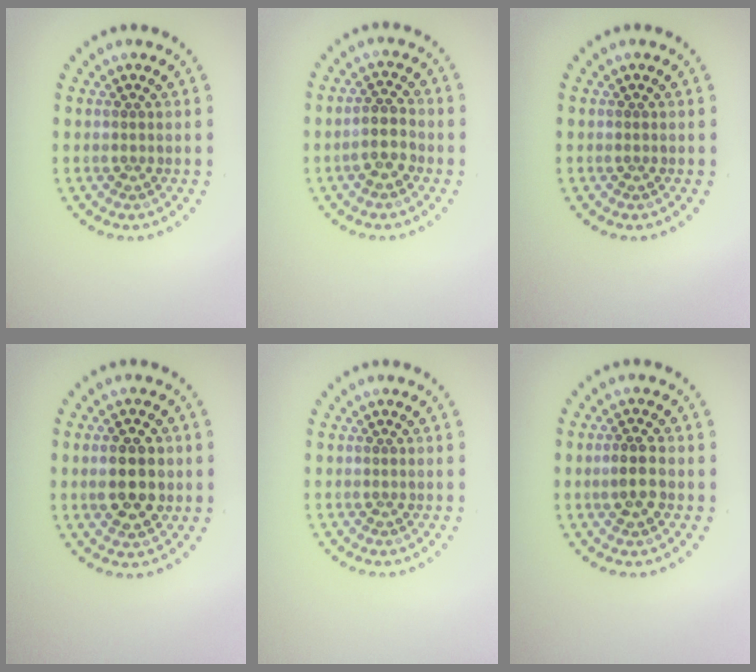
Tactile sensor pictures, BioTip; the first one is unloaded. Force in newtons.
{"total": 2.4, "press": 2.2, "slide": 1.0}
{"total": 0.0}
{"total": 5.0, "press": 5.0, "slide": 0.3}
{"total": 0.0}
{"total": 2.5, "press": 2.4, "slide": 0.5}